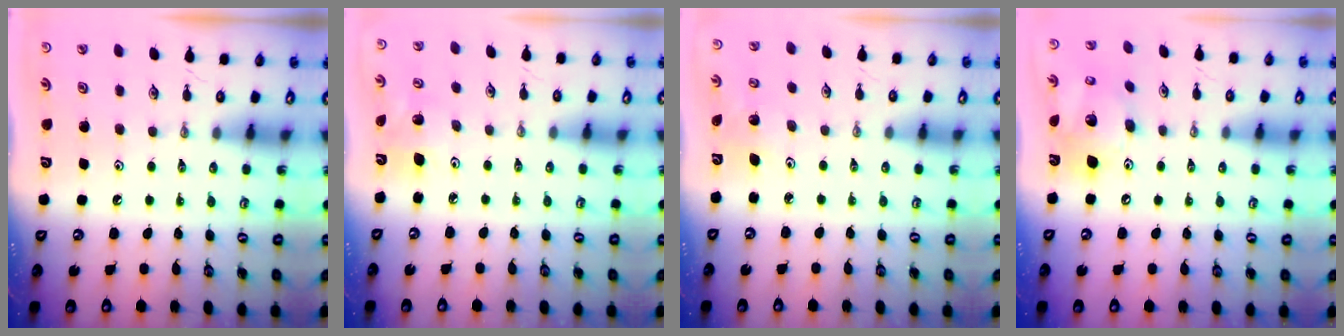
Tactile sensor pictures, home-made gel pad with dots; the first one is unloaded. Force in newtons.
{"total": 6.5, "press": 6.4, "slide": 1.2}
{"total": 2.3, "press": 2.3, "slide": 0.2}
{"total": 17.3, "press": 16.9, "slide": 3.6}